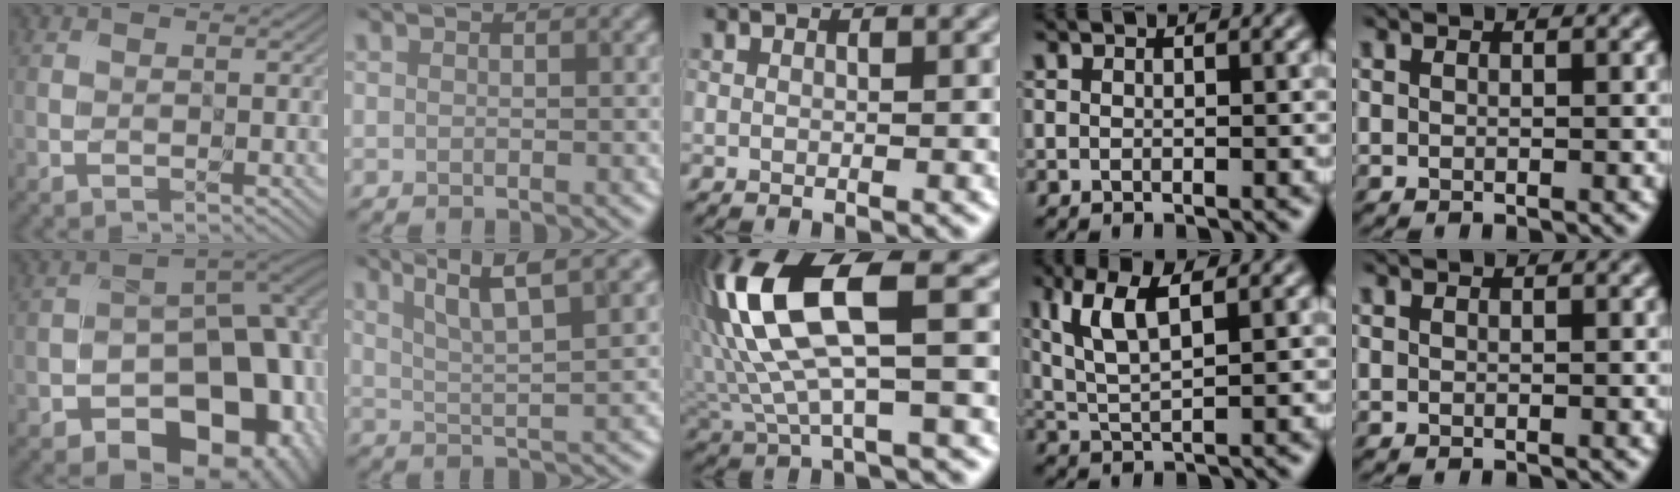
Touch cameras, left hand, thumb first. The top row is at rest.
{"thumb": {"total": 18.5, "force": [-8.8, 11.8, 11.3], "torque": [-0.111, -0.008, -0.113]}, "index": {"total": 7.3, "force": [4.2, 1.7, 5.7], "torque": [-0.092, 0.020, 0.067]}, "middle": {"total": 11.1, "force": [1.5, 3.8, 10.3], "torque": [-0.227, 0.011, 0.032]}, "ring": {"total": 5.1, "force": [1.8, 1.9, 4.4], "torque": [-0.096, 0.011, 0.035]}}